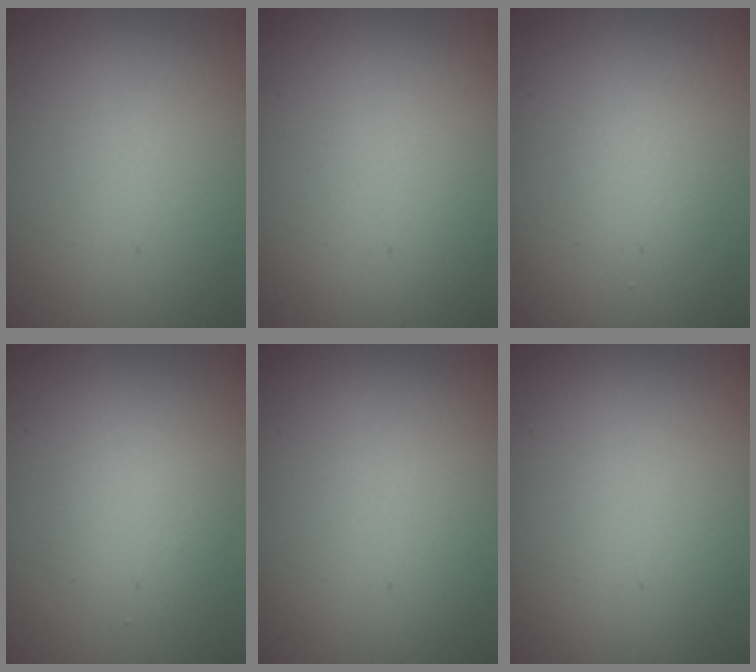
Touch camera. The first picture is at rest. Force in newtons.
{"total": 0.0}
{"total": 1.4, "press": 1.4, "slide": 0.1}
{"total": 2.2, "press": 2.2, "slide": 0.1}
{"total": 0.0}
{"total": 0.0}